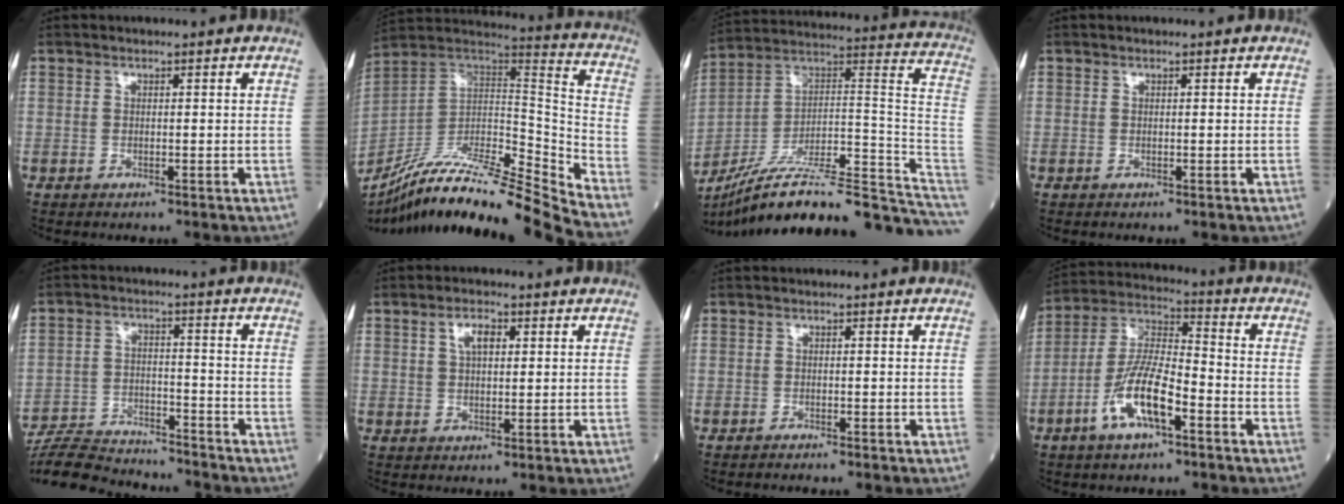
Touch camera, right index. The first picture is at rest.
{"total": 26.8, "force": [-23.7, -0.8, 12.6], "torque": [-0.201, -0.023, -0.393]}
{"total": 30.9, "force": [-25.1, 3.0, 17.9], "torque": [-0.178, 0.021, -0.371]}
{"total": 0.0}
{"total": 14.2, "force": [-13.7, 1.9, 3.4], "torque": [-0.063, 0.006, -0.220]}
{"total": 3.6, "force": [1.3, 1.6, 2.9], "torque": [-0.054, 0.006, 0.023]}
{"total": 2.2, "force": [-2.0, 0.0, 0.9], "torque": [-0.015, 0.000, -0.023]}
{"total": 11.7, "force": [-4.9, 3.1, 10.1], "torque": [-0.212, 0.004, -0.095]}